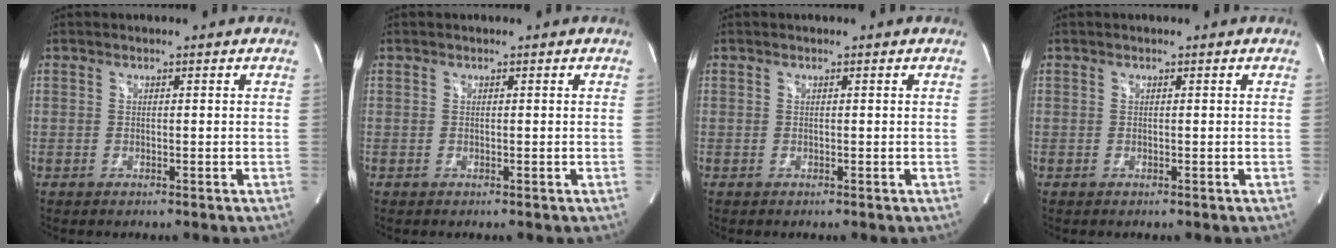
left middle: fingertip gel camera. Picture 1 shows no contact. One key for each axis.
{"total": 0.0}
{"total": 0.0}
{"total": 0.0}